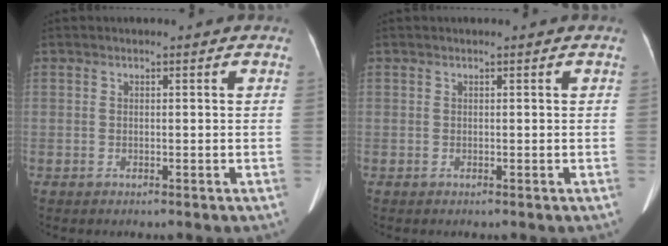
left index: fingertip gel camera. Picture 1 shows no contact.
{"total": 0.0}